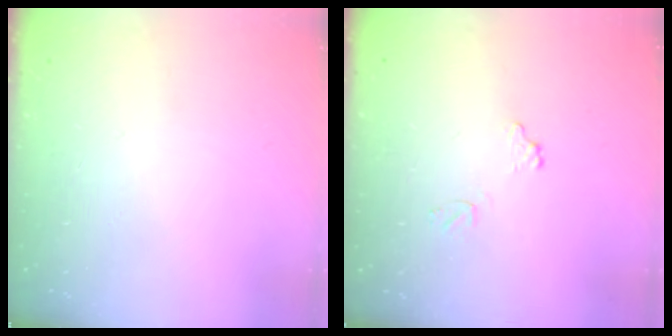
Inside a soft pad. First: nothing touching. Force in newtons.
{"total": 6.4, "press": 6.4, "slide": 0.3}